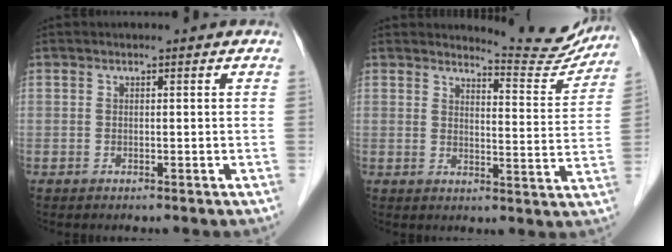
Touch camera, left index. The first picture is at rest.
{"total": 9.2, "force": [9.2, 0.7, 0.3], "torque": [0.001, -0.042, 0.104]}